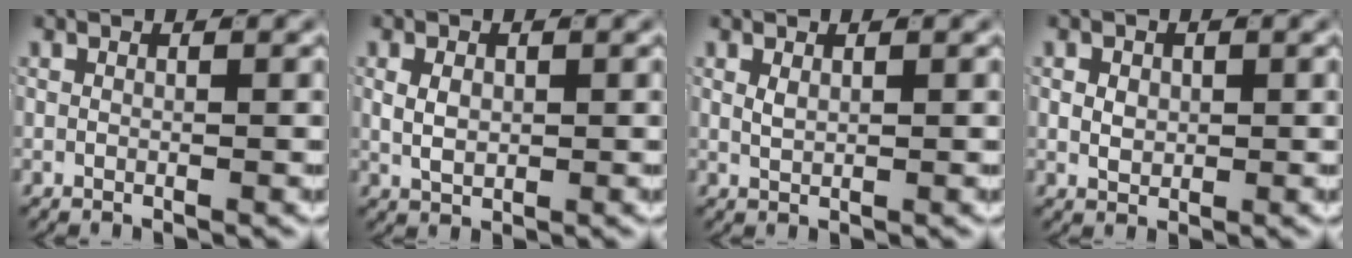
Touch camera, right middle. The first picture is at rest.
{"total": 2.2, "force": [0.2, 1.5, 1.6], "torque": [-0.033, -0.007, 0.013]}
{"total": 0.9, "force": [0.5, 0.1, 0.7], "torque": [-0.016, -0.009, 0.018]}
{"total": 1.5, "force": [0.2, 1.0, 1.0], "torque": [-0.018, -0.008, 0.013]}